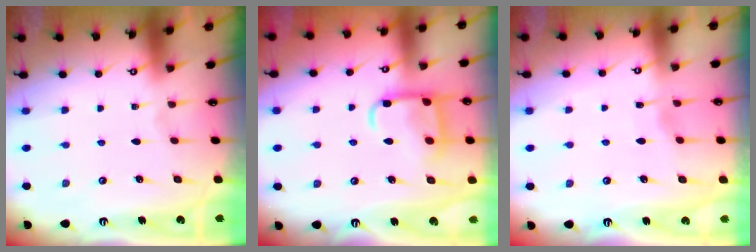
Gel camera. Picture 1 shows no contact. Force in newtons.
{"total": 12.1, "press": 12.1, "slide": 1.1}
{"total": 2.8, "press": 2.8, "slide": 0.4}